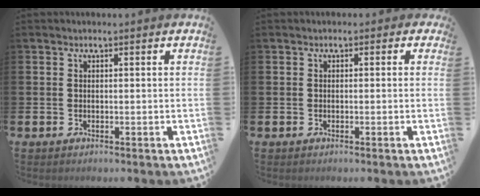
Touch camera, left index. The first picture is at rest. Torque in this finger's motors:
{"motor_torque": [1.13, -1.02, 0.21, 0.03]}